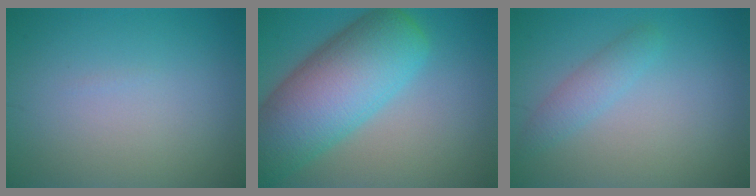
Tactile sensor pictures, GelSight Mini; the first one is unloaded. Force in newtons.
{"total": 10.9, "press": 10.9, "slide": 0.5}
{"total": 1.9, "press": 1.9, "slide": 0.1}